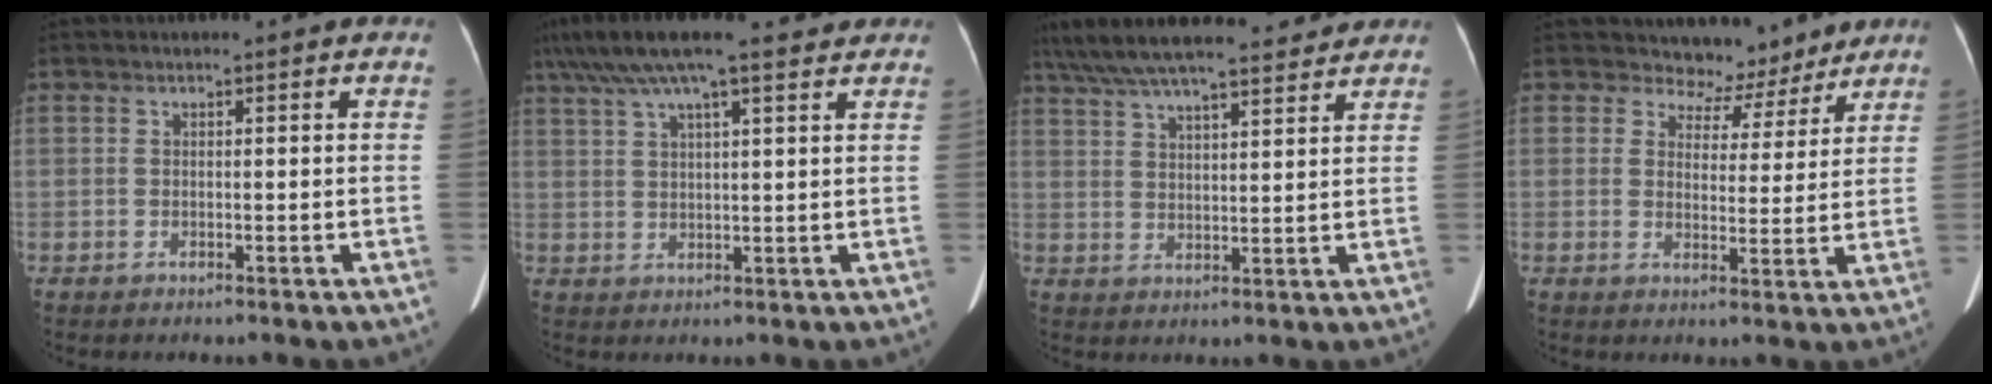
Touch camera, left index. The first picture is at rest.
{"total": 15.4, "force": [12.1, 2.3, 9.2], "torque": [-0.173, 0.054, 0.185]}
{"total": 20.3, "force": [17.9, 3.6, 9.0], "torque": [-0.173, 0.044, 0.268]}
{"total": 6.4, "force": [5.8, 2.9, -0.5], "torque": [0.015, -0.008, 0.065]}